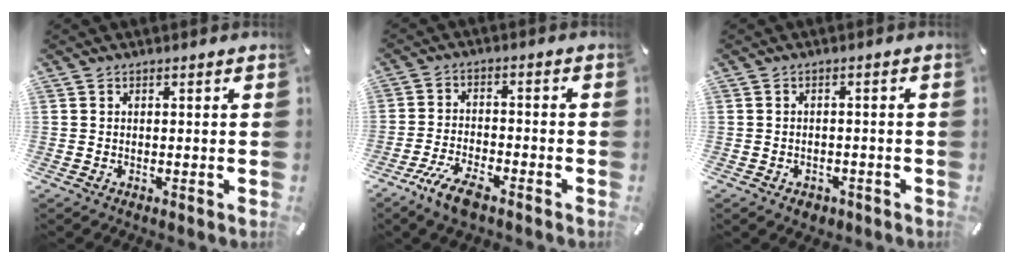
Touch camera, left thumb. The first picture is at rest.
{"total": 7.8, "force": [-5.5, 2.6, 4.9], "torque": [-0.103, 0.018, -0.103]}
{"total": 2.6, "force": [-1.6, 1.9, 0.9], "torque": [-0.022, 0.005, -0.033]}